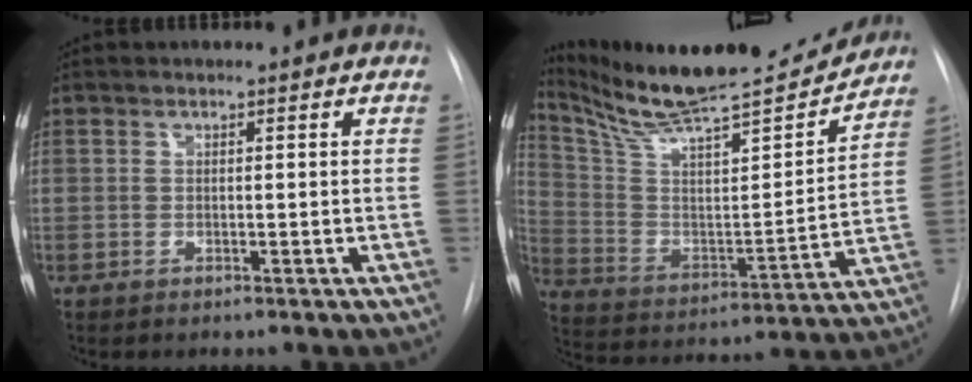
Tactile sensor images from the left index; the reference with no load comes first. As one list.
[{"total": 21.9, "force": [20.1, 1.5, 8.6], "torque": [-0.158, -0.034, 0.323]}]